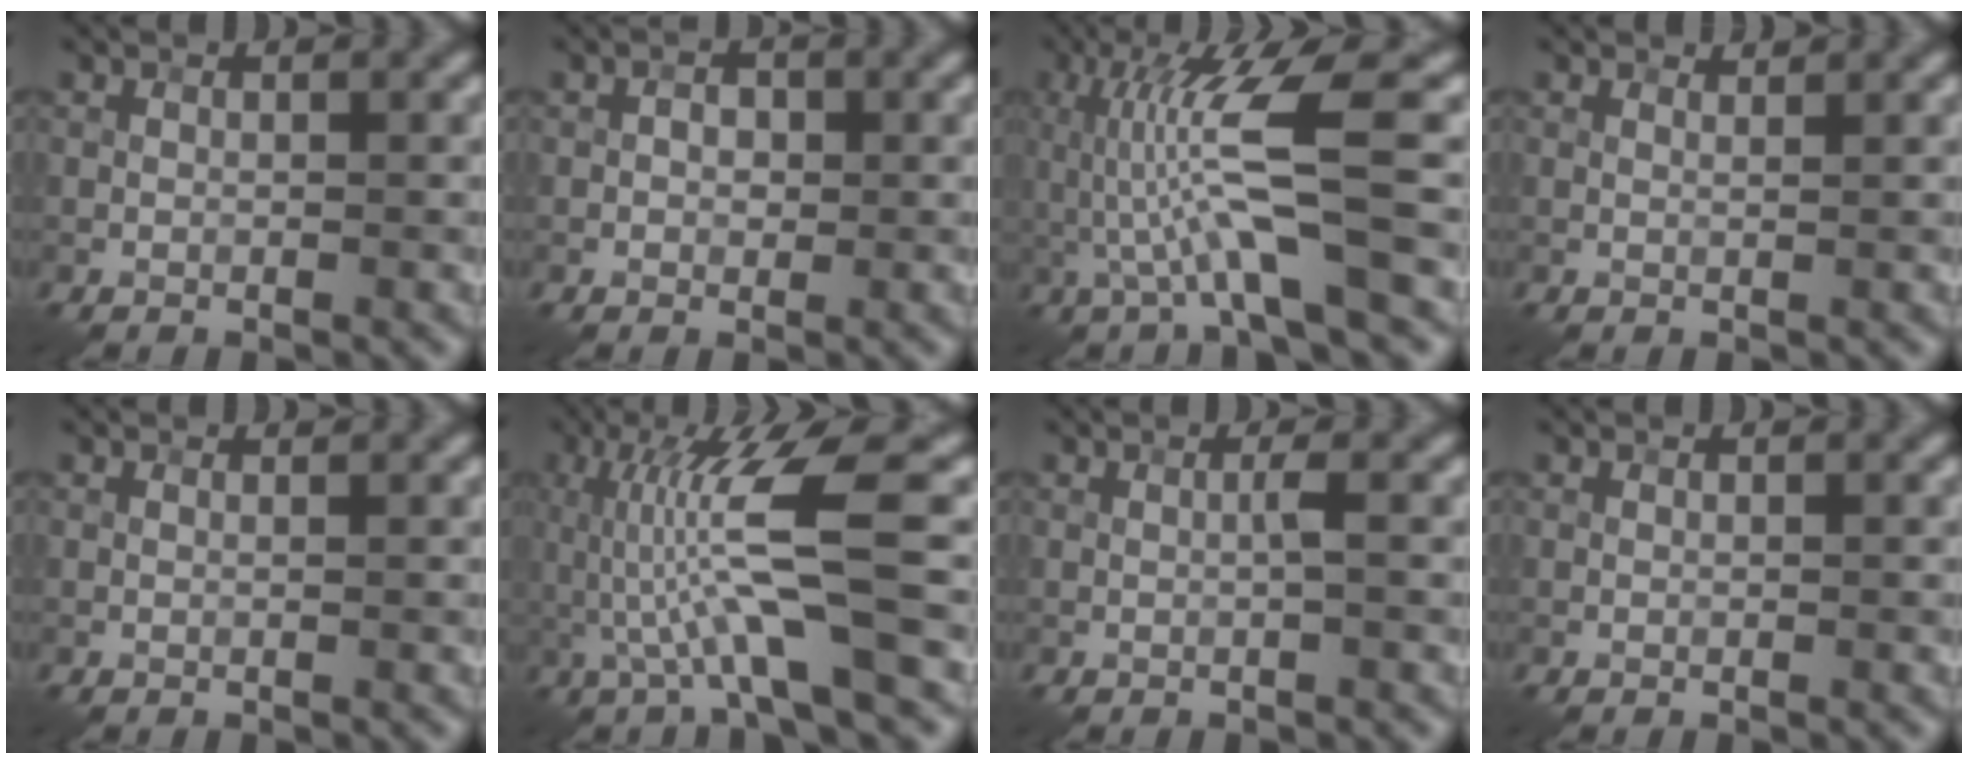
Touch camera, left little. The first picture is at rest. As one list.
[{"total": 1.3, "force": [0.0, 1.0, 0.8], "torque": [-0.009, 0.000, -0.002]}, {"total": 6.9, "force": [-0.3, 0.8, 6.9], "torque": [-0.139, 0.009, 0.000]}, {"total": 1.5, "force": [1.4, 0.3, 0.5], "torque": [-0.009, -0.008, 0.011]}, {"total": 0.6, "force": [0.5, 0.1, 0.3], "torque": [-0.007, -0.004, -0.001]}, {"total": 7.5, "force": [-0.4, 0.9, 7.5], "torque": [-0.143, 0.008, -0.001]}, {"total": 0.8, "force": [0.0, -0.1, 0.8], "torque": [-0.016, 0.002, -0.001]}, {"total": 0.0}]